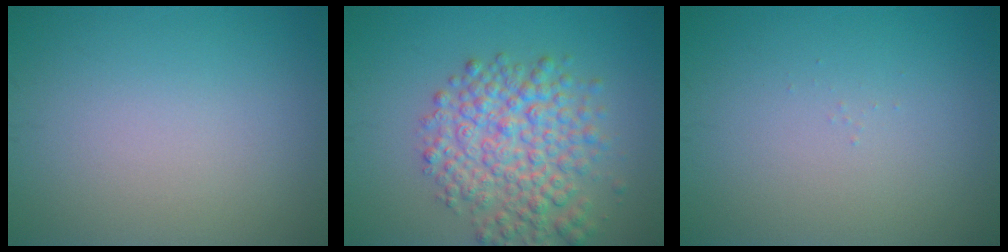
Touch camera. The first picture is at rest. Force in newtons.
{"total": 6.5, "press": 6.5, "slide": 0.2}
{"total": 0.0}